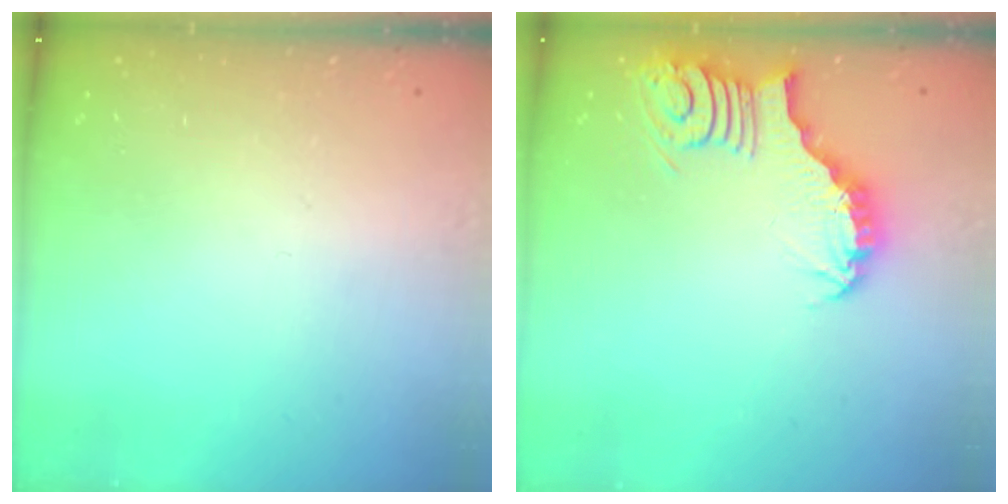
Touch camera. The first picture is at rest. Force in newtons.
{"total": 3.8, "press": 3.8, "slide": 0.6}